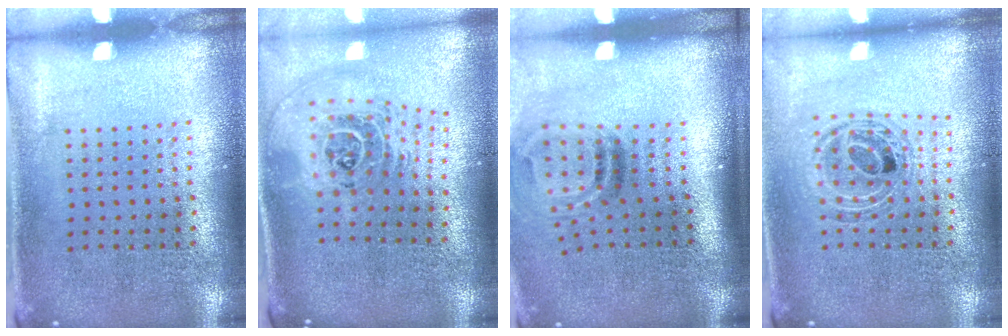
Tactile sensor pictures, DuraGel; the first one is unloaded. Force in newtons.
{"total": 2.6, "press": 1.8, "slide": 1.9}
{"total": 2.1, "press": 1.3, "slide": 1.7}
{"total": 0.8, "press": 0.8, "slide": 0.2}